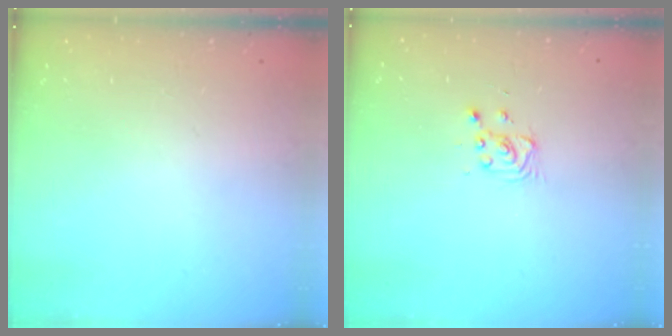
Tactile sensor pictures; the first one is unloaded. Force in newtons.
{"total": 2.8, "press": 2.8, "slide": 0.4}